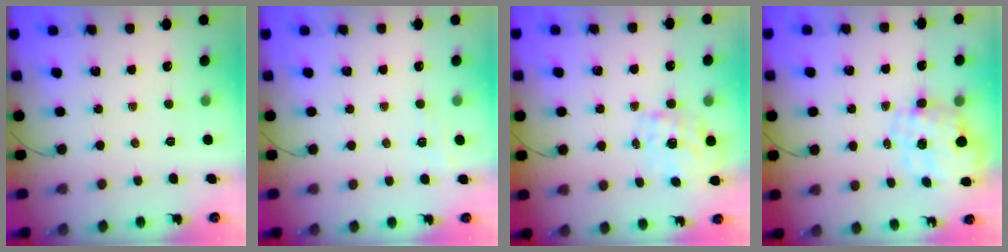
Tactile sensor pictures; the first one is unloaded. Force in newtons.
{"total": 6.1, "press": 5.9, "slide": 1.6}
{"total": 0.9, "press": 0.7, "slide": 0.6}
{"total": 2.8, "press": 2.6, "slide": 1.0}